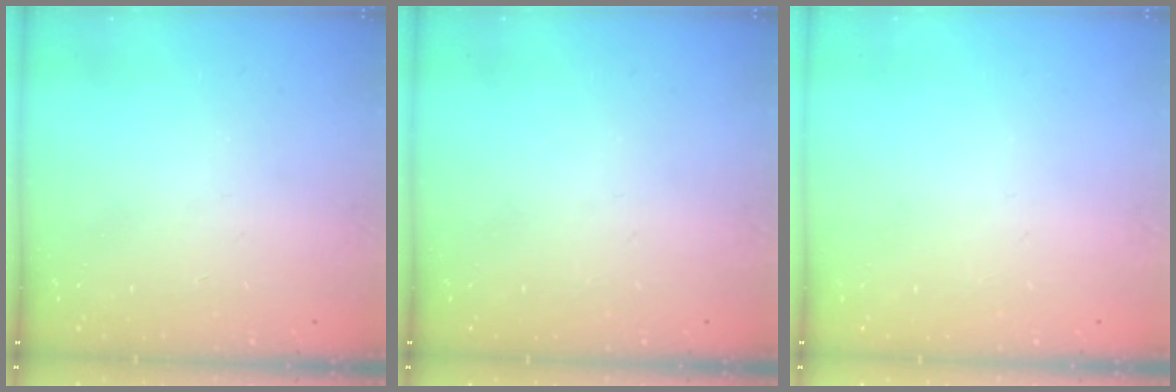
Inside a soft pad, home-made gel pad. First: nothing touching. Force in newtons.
{"total": 0.0}
{"total": 0.0}